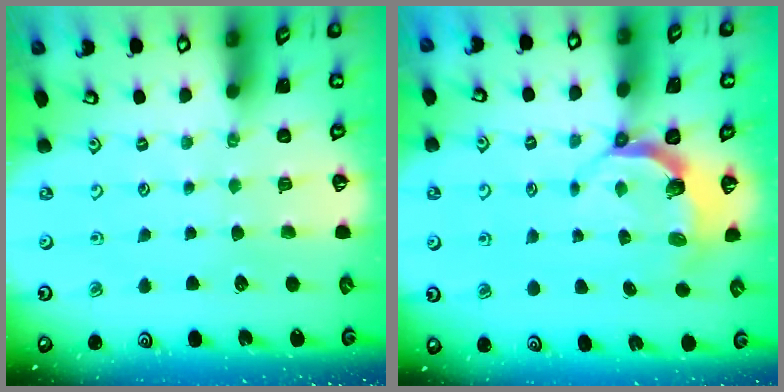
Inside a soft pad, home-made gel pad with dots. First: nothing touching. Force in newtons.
{"total": 5.2, "press": 4.0, "slide": 3.4}